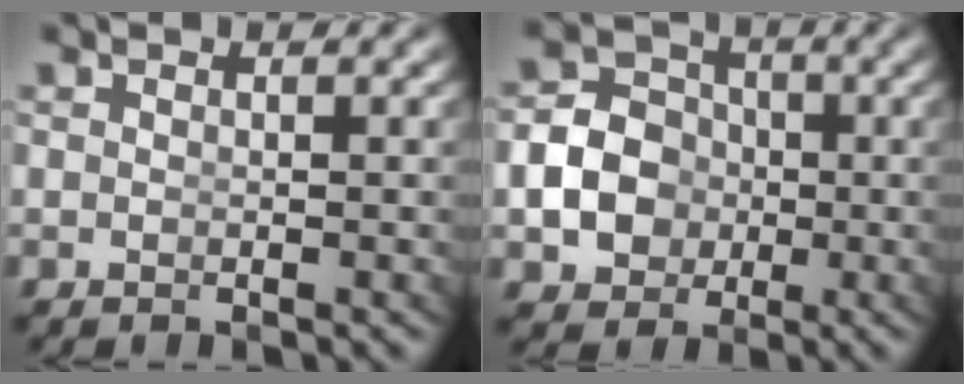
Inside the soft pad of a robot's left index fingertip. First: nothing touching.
{"total": 9.6, "force": [-1.6, 8.8, 3.4], "torque": [-0.075, -0.023, -0.035]}